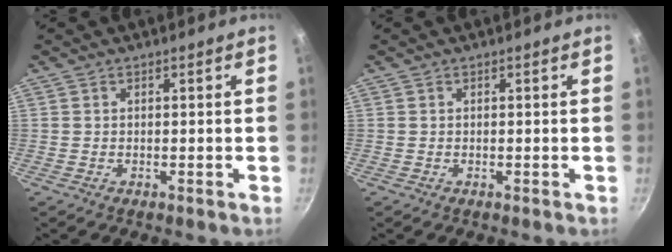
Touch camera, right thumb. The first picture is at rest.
{"total": 0.0}